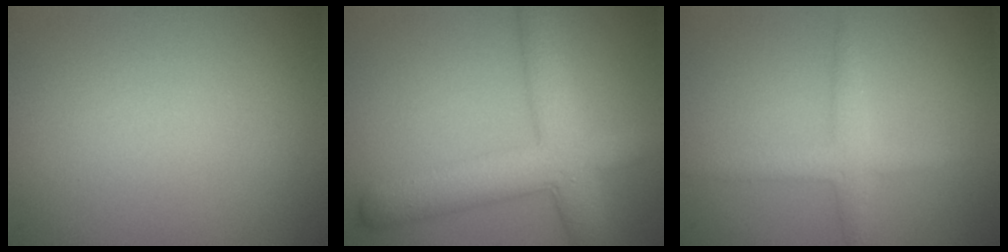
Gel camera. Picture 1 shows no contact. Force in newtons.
{"total": 6.6, "press": 6.6, "slide": 0.2}
{"total": 2.3, "press": 2.3, "slide": 0.1}